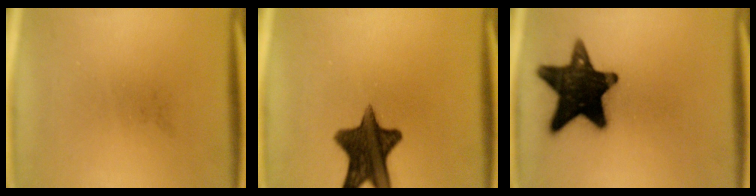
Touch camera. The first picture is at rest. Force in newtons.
{"total": 12.8}
{"total": 17.1}